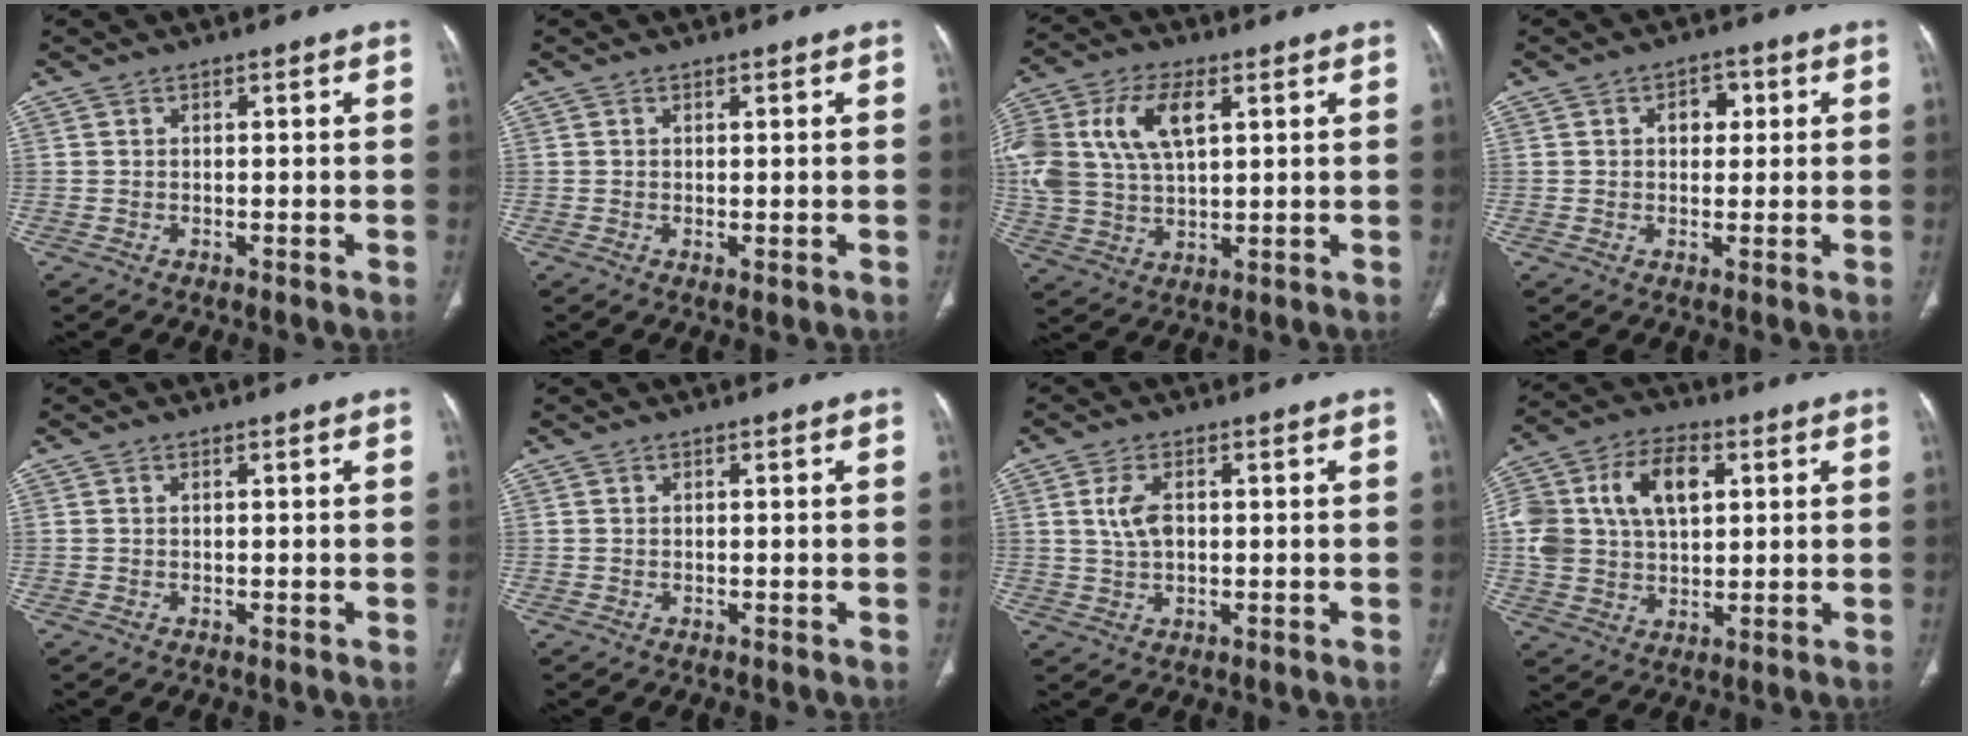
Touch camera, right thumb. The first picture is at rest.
{"total": 0.7, "force": [0.0, 0.2, 0.7], "torque": [-0.017, -0.006, 0.002]}
{"total": 18.6, "force": [5.7, 10.9, 14.0], "torque": [-0.322, 0.011, 0.107]}
{"total": 3.9, "force": [1.0, 2.8, 2.5], "torque": [-0.015, 0.001, 0.010]}
{"total": 0.0}
{"total": 0.0}
{"total": 4.7, "force": [0.8, 2.7, 3.8], "torque": [-0.080, 0.001, 0.018]}
{"total": 17.3, "force": [4.2, 11.4, 12.3], "torque": [-0.244, 0.013, 0.077]}